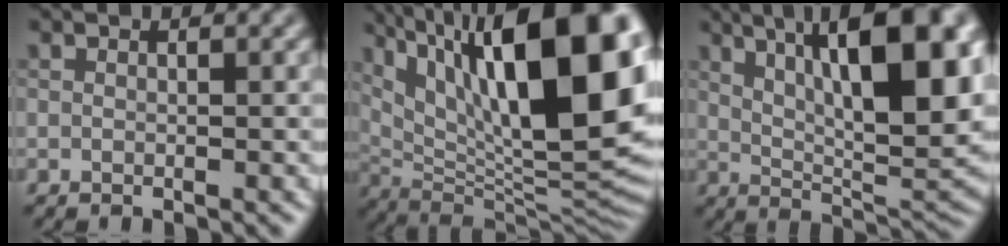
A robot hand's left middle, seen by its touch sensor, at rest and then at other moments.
{"total": 18.4, "force": [5.9, 7.7, 15.7], "torque": [-0.242, 0.028, 0.113]}
{"total": 13.7, "force": [5.0, 4.5, 12.0], "torque": [-0.164, 0.011, 0.091]}